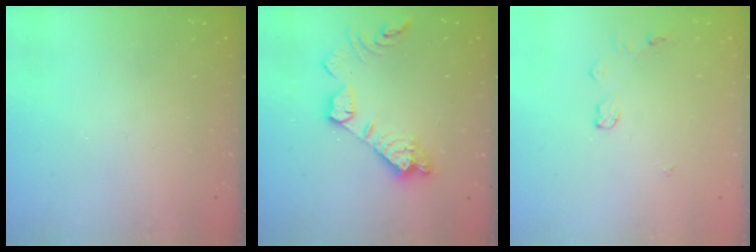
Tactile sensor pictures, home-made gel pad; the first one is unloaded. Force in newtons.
{"total": 16.9, "press": 16.9, "slide": 1.2}
{"total": 5.6, "press": 5.5, "slide": 0.6}